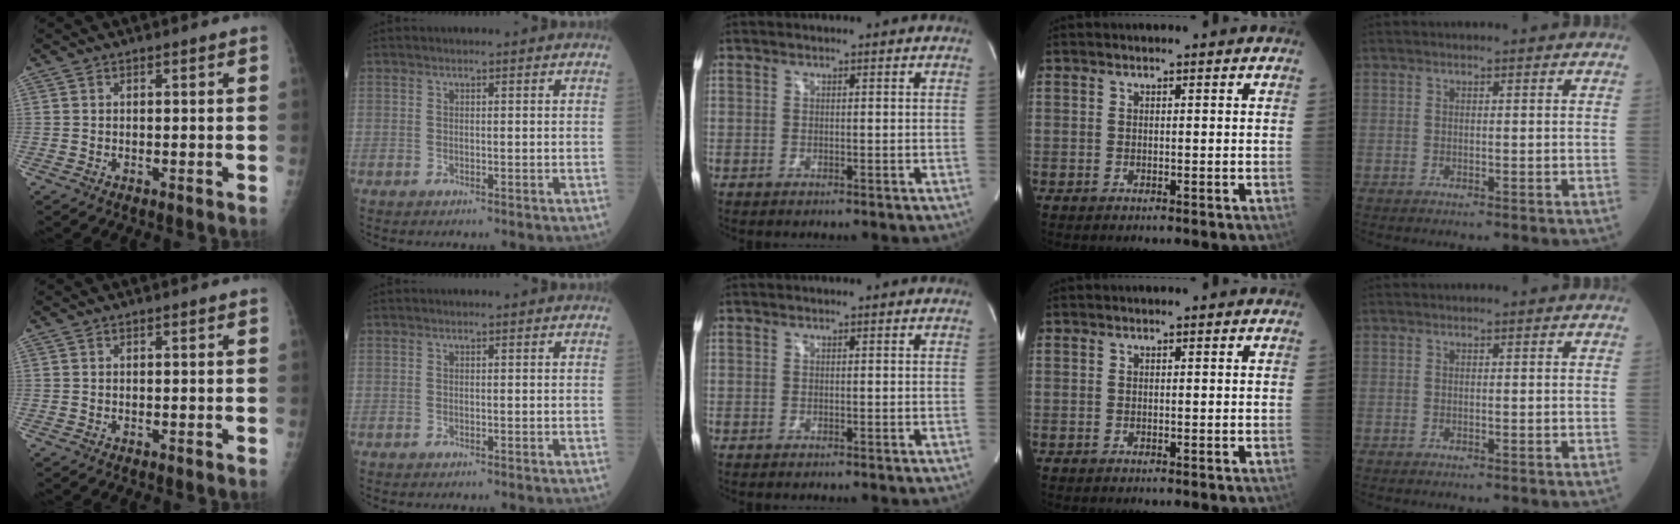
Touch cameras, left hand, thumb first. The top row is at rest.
{}